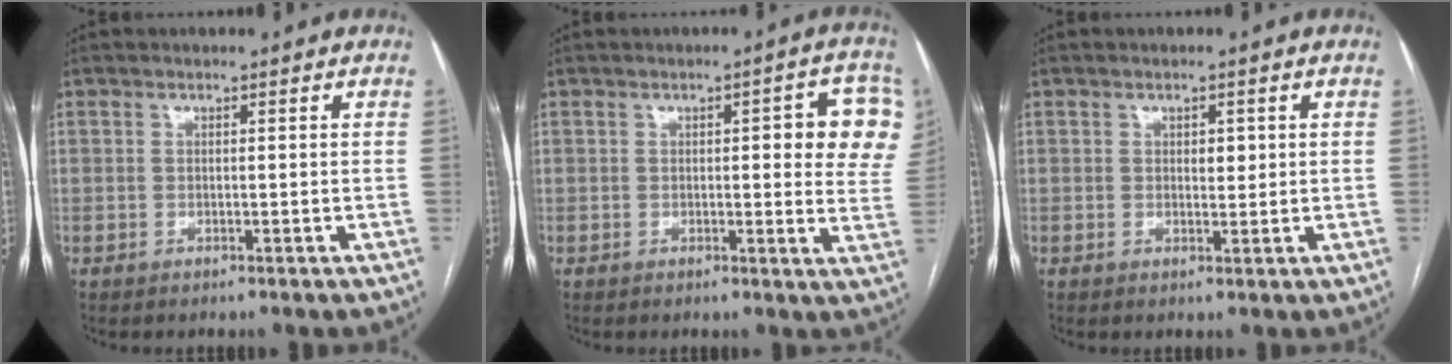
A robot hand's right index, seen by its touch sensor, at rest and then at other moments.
{"total": 10.6, "force": [2.9, 2.6, 9.8], "torque": [-0.090, 0.005, 0.025]}
{"total": 1.8, "force": [0.5, 1.0, 1.5], "torque": [-0.018, -0.001, 0.008]}